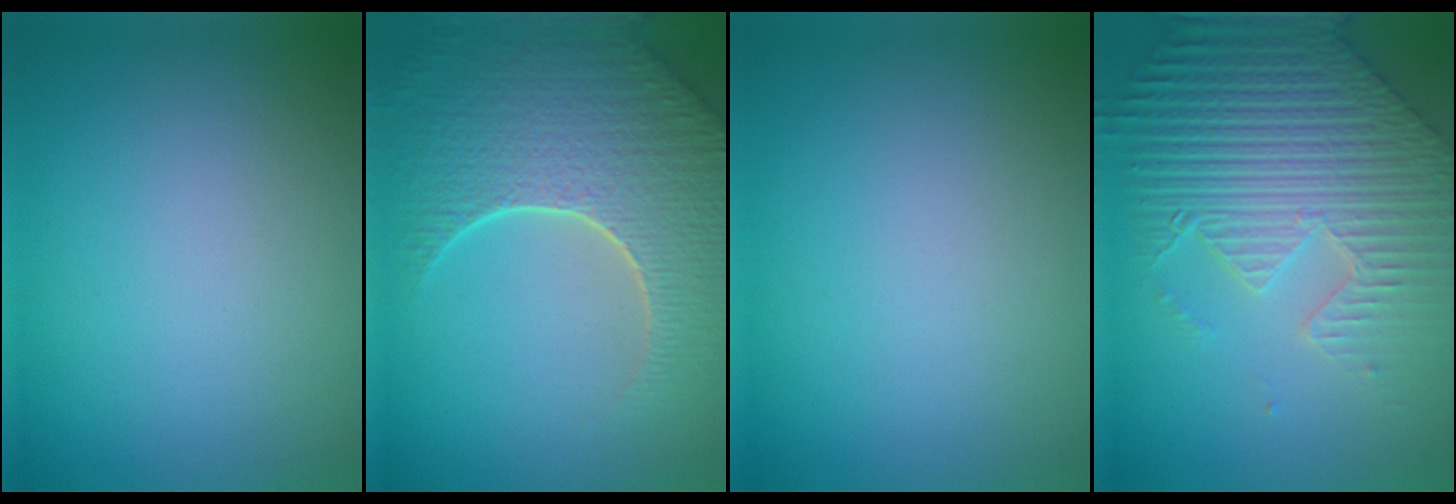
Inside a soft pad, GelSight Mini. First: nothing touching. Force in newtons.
{"total": 8.7, "press": 6.0, "slide": 6.3}
{"total": 0.0}
{"total": 9.2, "press": 6.5, "slide": 6.6}